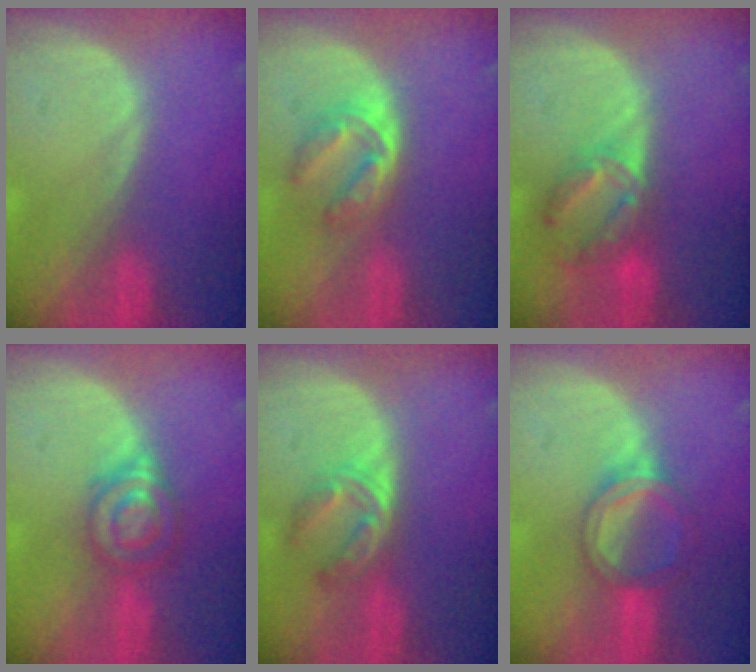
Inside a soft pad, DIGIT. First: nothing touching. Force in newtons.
{"total": 5.6, "press": 4.9, "slide": 2.6}
{"total": 7.3, "press": 6.2, "slide": 3.7}
{"total": 6.2, "press": 5.8, "slide": 2.2}
{"total": 5.7, "press": 4.7, "slide": 3.2}
{"total": 5.4, "press": 5.1, "slide": 1.7}